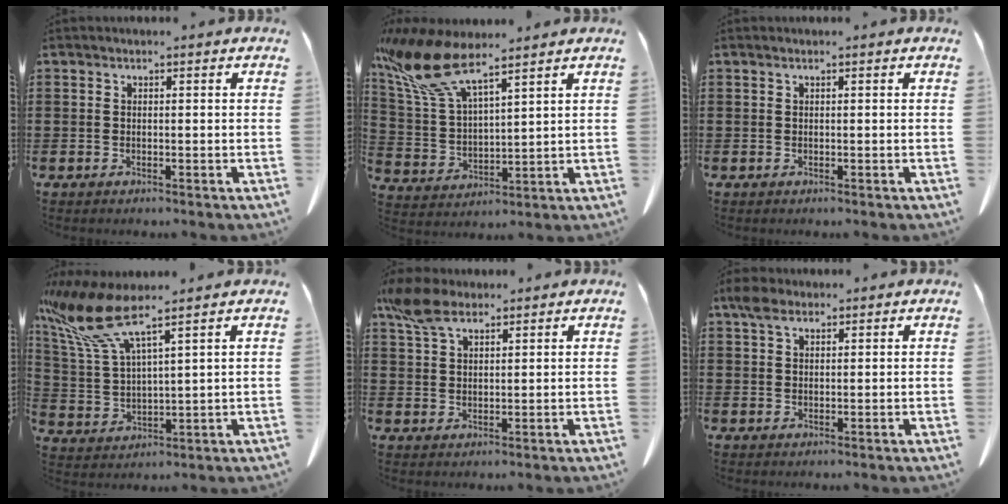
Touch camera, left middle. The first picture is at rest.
{"total": 11.8, "force": [8.2, 3.3, 7.8], "torque": [-0.195, -0.035, 0.144]}
{"total": 0.0}
{"total": 10.8, "force": [7.6, 2.1, 7.4], "torque": [-0.189, -0.038, 0.130]}
{"total": 6.3, "force": [4.4, 2.8, 3.5], "torque": [-0.083, 0.001, 0.084]}
{"total": 3.3, "force": [2.2, 1.8, 1.8], "torque": [-0.042, 0.008, 0.041]}